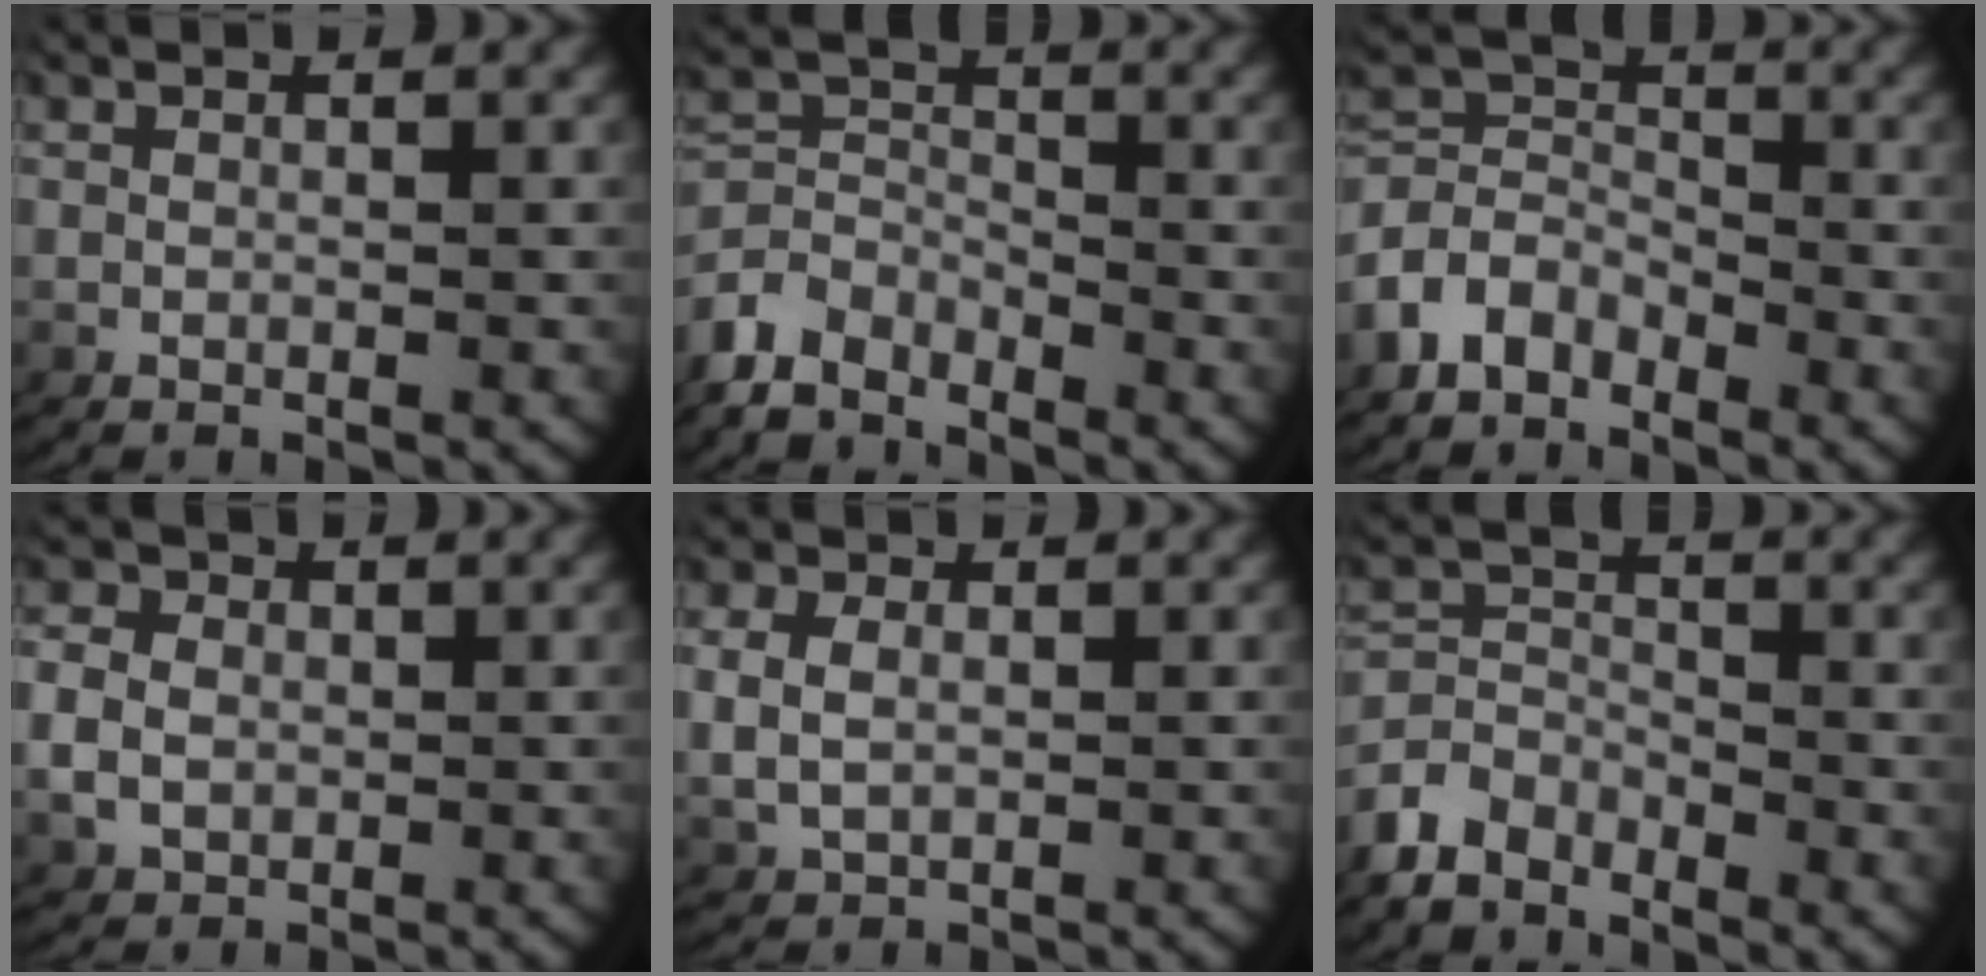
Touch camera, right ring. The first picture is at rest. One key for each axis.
{"total": 5.2, "fx": -3.2, "fy": 3.8, "fz": 1.5, "tx": -0.049, "ty": -0.032, "tz": -0.048}
{"total": 5.2, "fx": -1.8, "fy": 4.6, "fz": 1.7, "tx": -0.050, "ty": -0.023, "tz": -0.032}
{"total": 3.5, "fx": 0.0, "fy": 3.1, "fz": 1.5, "tx": -0.039, "ty": 0.004, "tz": 0.002}
{"total": 3.6, "fx": 0.6, "fy": 3.0, "fz": 1.8, "tx": -0.053, "ty": -0.003, "tz": 0.020}
{"total": 4.8, "fx": -3.1, "fy": 3.5, "fz": 1.1, "tx": -0.038, "ty": -0.025, "tz": -0.047}